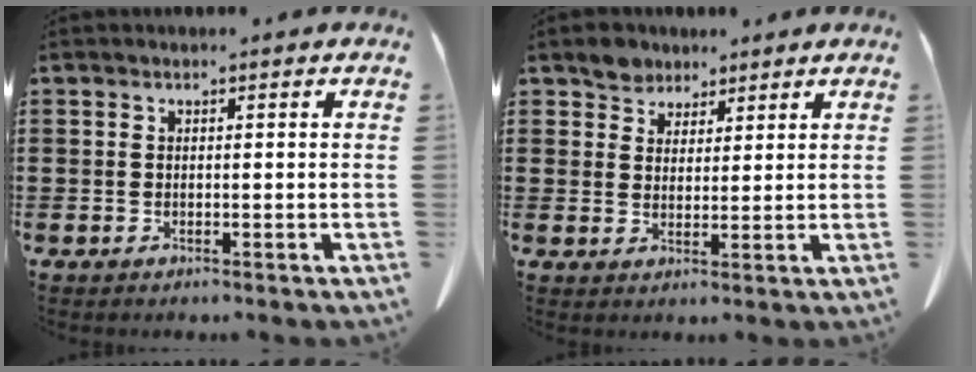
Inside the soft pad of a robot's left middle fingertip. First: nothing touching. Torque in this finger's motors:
{"motor_torque": [1.38, 0.76, -0.01, 0.03]}